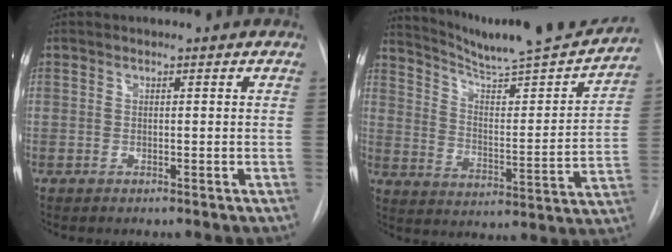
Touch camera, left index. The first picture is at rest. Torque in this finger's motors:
{"motor_torque": [0.92, -1.21, 0.27, 0.03]}